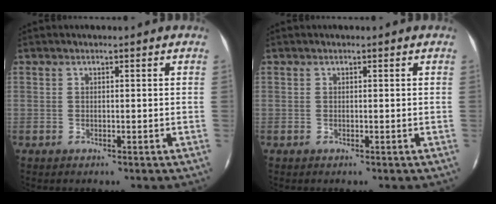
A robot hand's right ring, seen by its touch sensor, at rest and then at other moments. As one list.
[{"total": 0.0}]